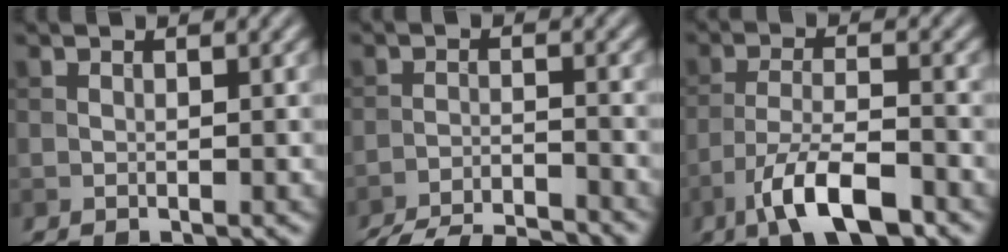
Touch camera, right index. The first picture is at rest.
{"total": 9.0, "force": [-8.4, 1.5, 2.7], "torque": [-0.047, -0.021, -0.135]}
{"total": 7.2, "force": [-4.5, 2.3, 5.2], "torque": [-0.095, 0.001, -0.083]}